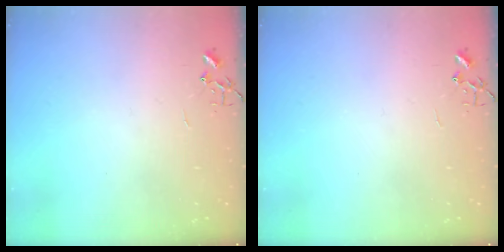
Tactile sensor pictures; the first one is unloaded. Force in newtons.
{"total": 0.0}